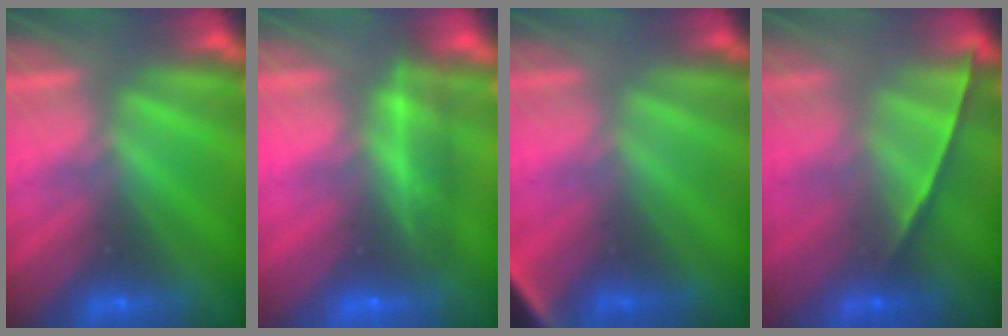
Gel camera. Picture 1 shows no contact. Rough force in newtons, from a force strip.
{"total": 2.2}
{"total": 2.8}
{"total": 1.1}